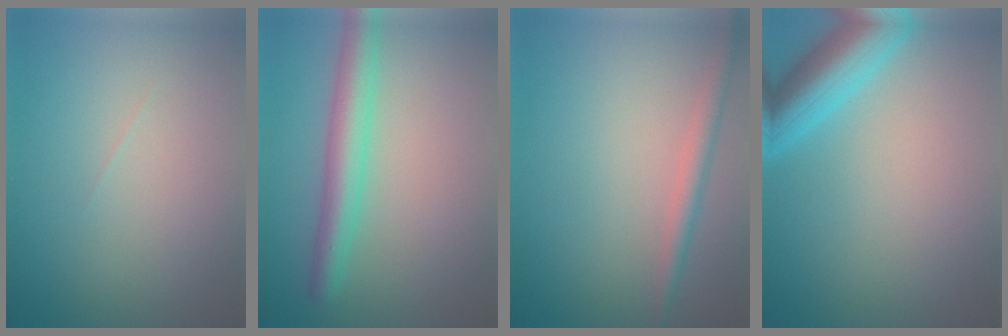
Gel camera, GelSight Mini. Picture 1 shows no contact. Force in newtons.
{"total": 4.4, "press": 4.4, "slide": 0.2}
{"total": 2.1, "press": 2.1, "slide": 0.0}
{"total": 5.9, "press": 5.9, "slide": 0.4}